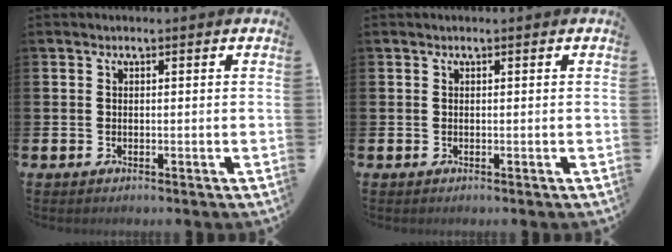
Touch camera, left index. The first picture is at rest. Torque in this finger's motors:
{"motor_torque": [0.14, 0.00, -0.02, -0.01]}